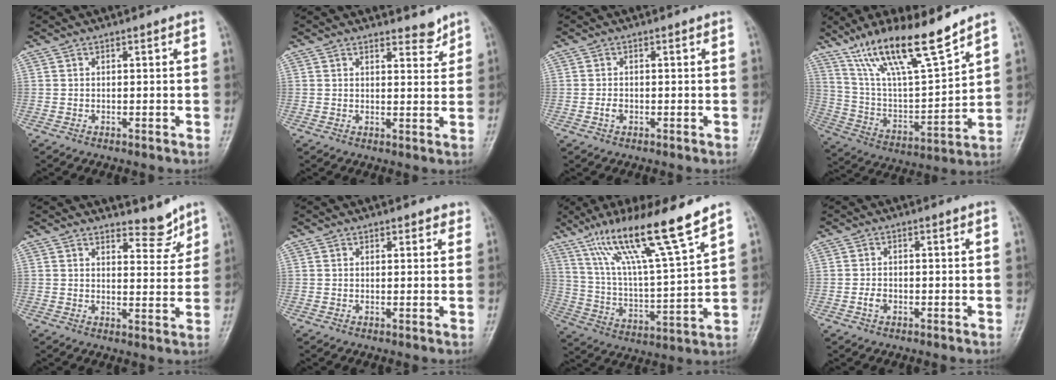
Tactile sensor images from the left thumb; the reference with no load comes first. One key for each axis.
{"total": 3.4, "fx": 2.9, "fy": 1.3, "fz": 1.1, "tx": 0.001, "ty": -0.023, "tz": 0.041}
{"total": 1.3, "fx": -0.4, "fy": 0.9, "fz": 0.8, "tx": -0.013, "ty": 0.000, "tz": -0.009}
{"total": 18.1, "fx": 13.2, "fy": 3.3, "fz": 11.9, "tx": -0.194, "ty": -0.064, "tz": 0.251}
{"total": 5.1, "fx": 4.5, "fy": 1.8, "fz": 1.4, "tx": 0.001, "ty": -0.041, "tz": 0.067}
{"total": 2.2, "fx": 1.6, "fy": 1.3, "fz": 0.7, "tx": 0.017, "ty": -0.006, "tz": 0.013}
{"total": 17.7, "fx": 12.4, "fy": 0.9, "fz": 12.7, "tx": -0.214, "ty": -0.057, "tz": 0.223}
{"total": 1.7, "fx": -0.6, "fy": 1.2, "fz": 1.1, "tx": -0.018, "ty": 0.003, "tz": -0.014}